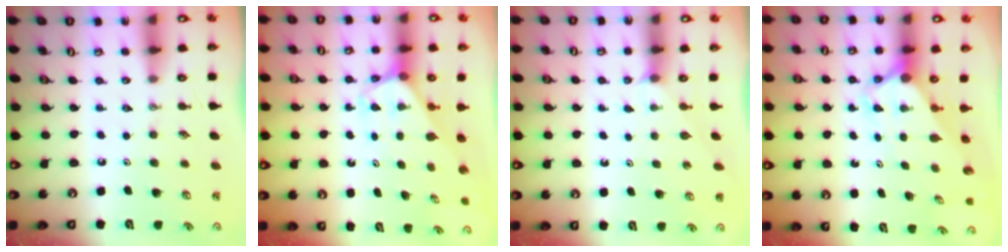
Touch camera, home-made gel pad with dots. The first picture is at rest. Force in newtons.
{"total": 2.7, "press": 2.7, "slide": 0.2}
{"total": 2.5, "press": 2.5, "slide": 0.3}
{"total": 2.9, "press": 2.9, "slide": 0.3}